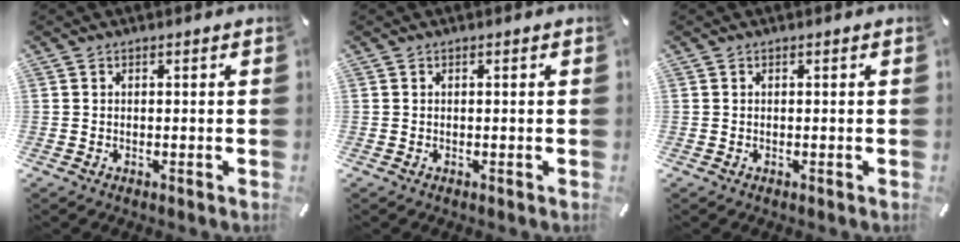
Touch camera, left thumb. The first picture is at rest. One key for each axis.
{"total": 0.0}
{"total": 0.0}